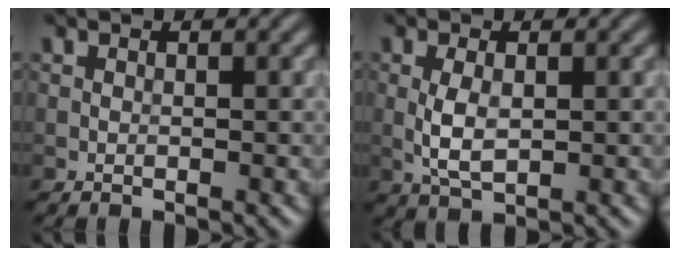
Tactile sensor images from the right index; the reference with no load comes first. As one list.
[{"total": 2.8, "force": [-0.1, 1.3, 2.5], "torque": [-0.056, -0.002, 0.001]}]